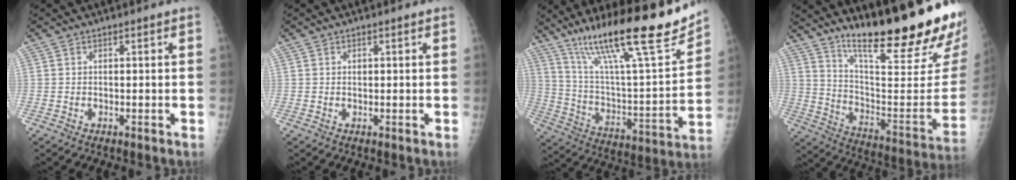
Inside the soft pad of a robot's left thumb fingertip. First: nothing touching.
{"total": 0.6, "force": [0.2, 0.5, 0.3], "torque": [-0.001, 0.000, 0.004]}
{"total": 27.0, "force": [18.5, 4.5, 19.1], "torque": [-0.292, -0.054, 0.315]}
{"total": 27.6, "force": [19.3, 4.0, 19.4], "torque": [-0.272, -0.117, 0.295]}